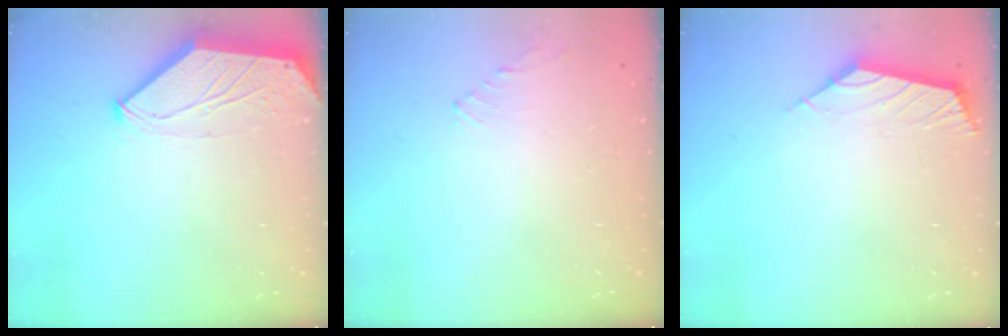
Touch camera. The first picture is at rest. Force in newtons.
{"total": 1.0, "press": 0.9, "slide": 0.4}
{"total": 2.8, "press": 2.7, "slide": 0.7}